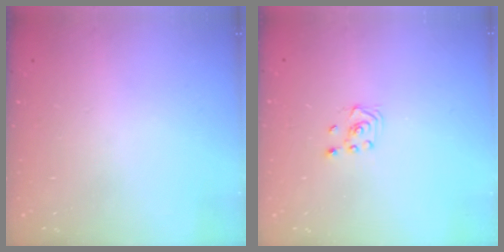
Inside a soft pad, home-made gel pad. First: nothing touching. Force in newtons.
{"total": 2.3, "press": 2.2, "slide": 0.8}